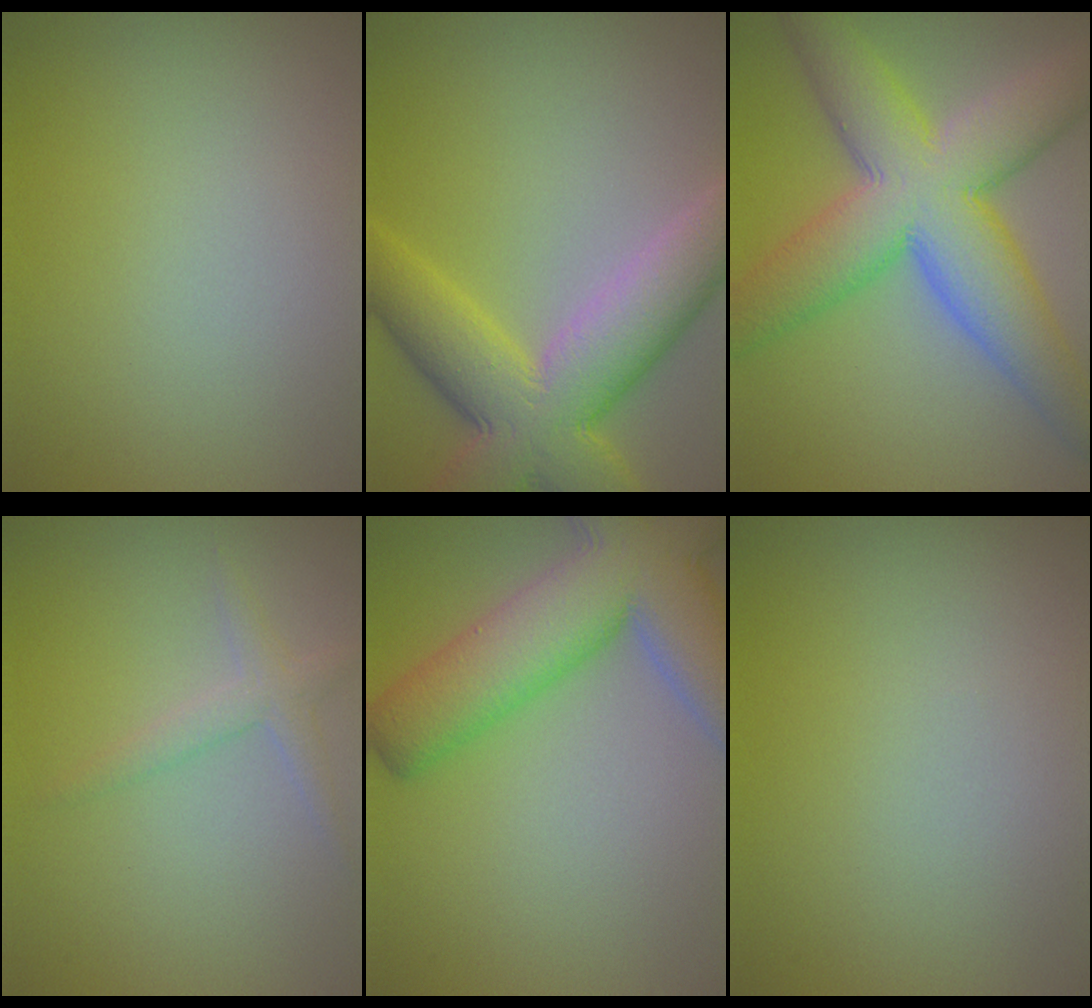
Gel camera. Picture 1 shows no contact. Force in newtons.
{"total": 9.6, "press": 9.6, "slide": 0.4}
{"total": 11.2, "press": 11.2, "slide": 0.2}
{"total": 1.8, "press": 1.8, "slide": 0.1}
{"total": 11.6, "press": 11.6, "slide": 0.8}
{"total": 0.0}